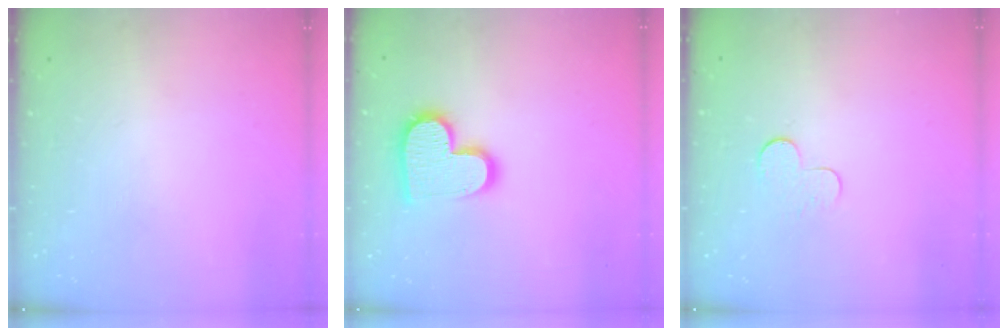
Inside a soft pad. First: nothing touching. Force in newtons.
{"total": 14.0, "press": 13.9, "slide": 0.5}
{"total": 5.0, "press": 5.0, "slide": 0.5}